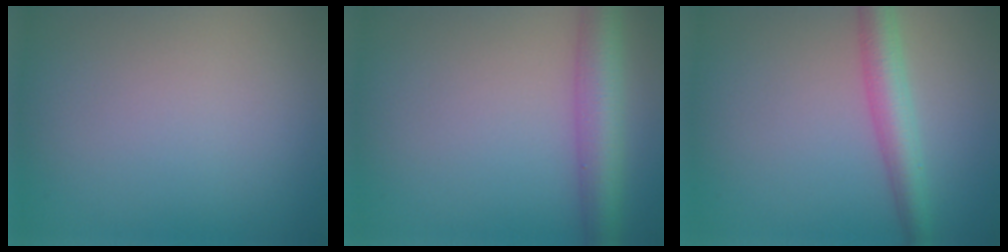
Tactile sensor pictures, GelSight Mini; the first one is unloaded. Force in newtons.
{"total": 5.2, "press": 5.2, "slide": 0.1}
{"total": 4.0, "press": 4.0, "slide": 0.2}